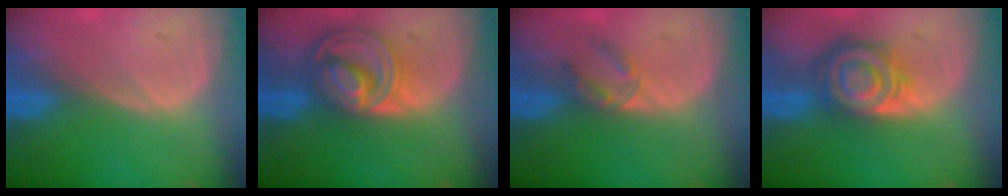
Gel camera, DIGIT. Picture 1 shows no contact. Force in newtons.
{"total": 8.5, "press": 7.3, "slide": 4.4}
{"total": 2.9, "press": 2.7, "slide": 1.0}
{"total": 8.3, "press": 7.1, "slide": 4.2}